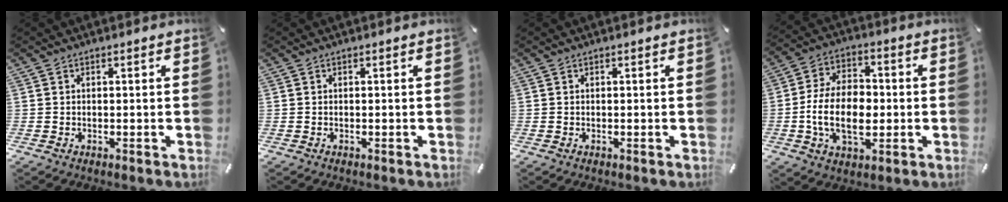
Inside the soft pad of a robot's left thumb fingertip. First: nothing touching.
{"total": 0.0}
{"total": 0.0}
{"total": 13.9, "force": [-2.3, 9.1, 10.3], "torque": [-0.202, 0.005, -0.041]}